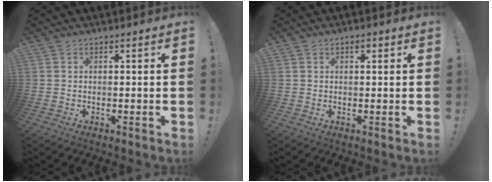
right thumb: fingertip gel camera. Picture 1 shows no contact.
{"total": 1.3, "force": [0.6, 0.7, 0.9], "torque": [-0.012, 0.000, 0.008]}